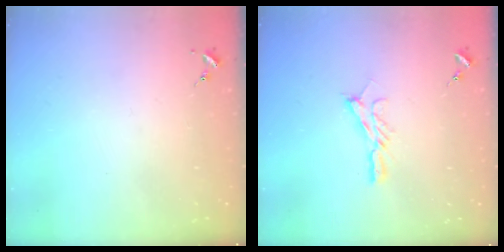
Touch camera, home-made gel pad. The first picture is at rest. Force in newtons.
{"total": 8.3, "press": 8.3, "slide": 0.6}